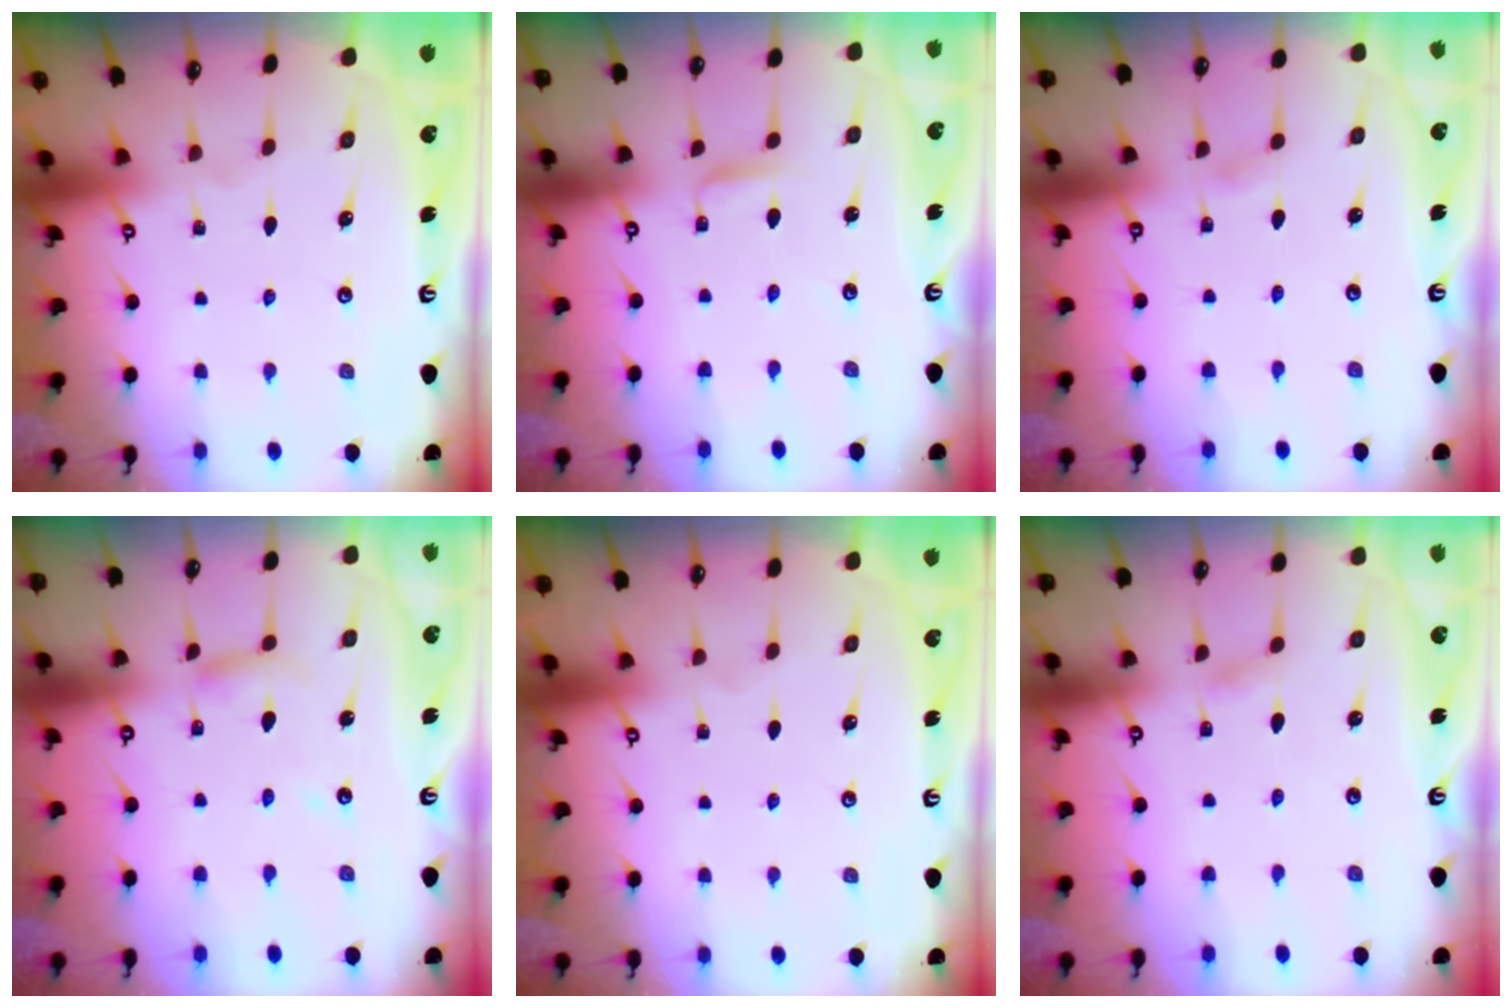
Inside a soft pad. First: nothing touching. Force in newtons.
{"total": 2.6, "press": 2.5, "slide": 0.3}
{"total": 1.6, "press": 1.6, "slide": 0.2}
{"total": 5.0, "press": 5.0, "slide": 0.4}
{"total": 0.0}
{"total": 1.9, "press": 1.8, "slide": 0.2}